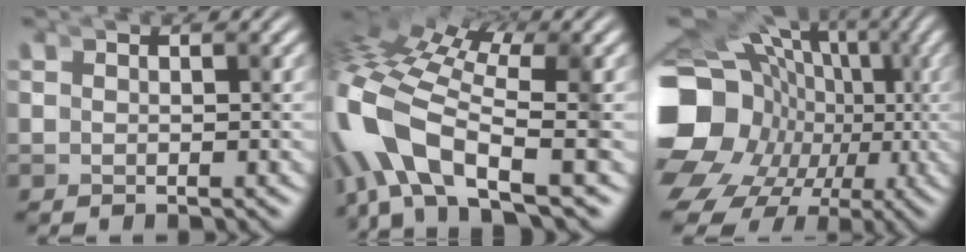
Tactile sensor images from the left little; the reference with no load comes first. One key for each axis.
{"total": 6.1, "fx": -3.2, "fy": 2.8, "fz": 4.4, "tx": -0.155, "ty": -0.053, "tz": -0.032}
{"total": 13.8, "fx": -3.8, "fy": 11.5, "fz": 6.6, "tx": -0.166, "ty": -0.084, "tz": -0.041}